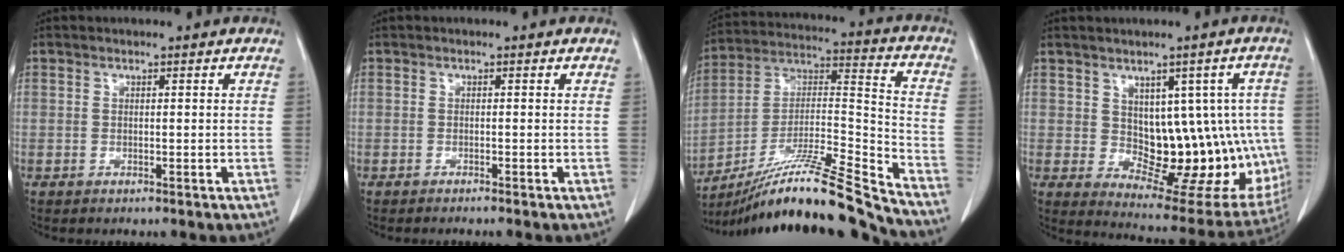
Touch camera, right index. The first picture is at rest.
{"total": 1.4, "force": [-1.2, -0.2, 0.6], "torque": [-0.004, 0.003, -0.017]}
{"total": 20.5, "force": [-18.3, -1.9, 9.0], "torque": [-0.166, 0.009, -0.320]}
{"total": 15.1, "force": [0.1, 7.9, 12.9], "torque": [-0.140, 0.012, 0.028]}